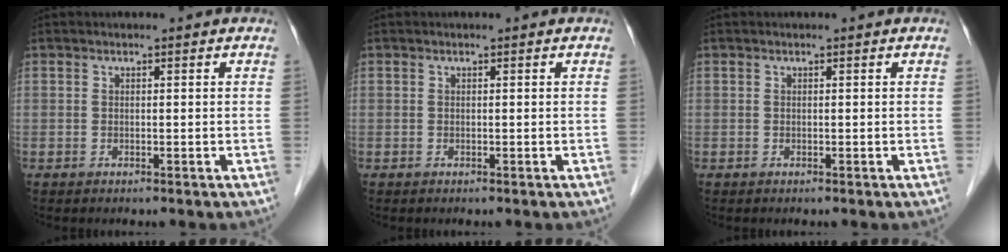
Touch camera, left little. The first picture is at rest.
{"total": 0.0}
{"total": 0.0}